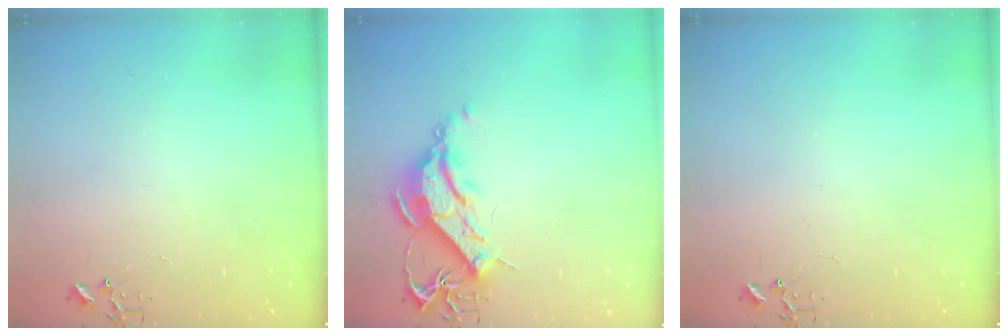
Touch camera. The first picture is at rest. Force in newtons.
{"total": 12.1, "press": 12.0, "slide": 1.3}
{"total": 0.0}